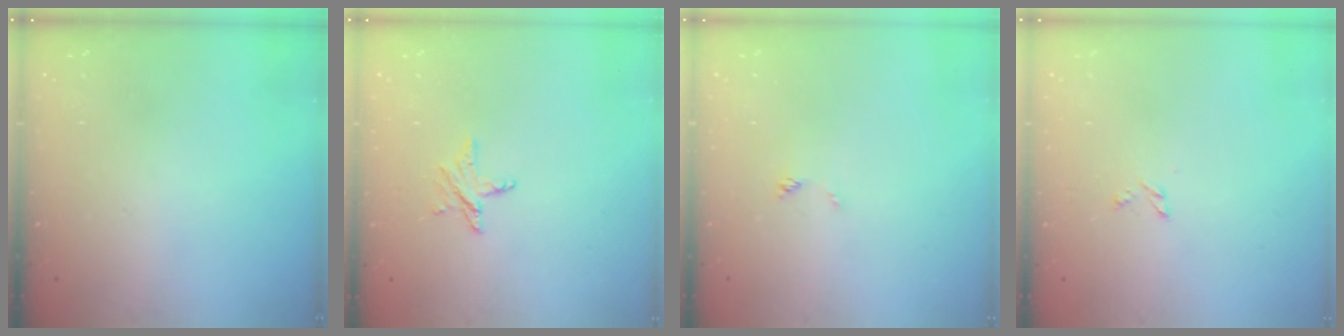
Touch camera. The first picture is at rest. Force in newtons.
{"total": 4.7, "press": 4.7, "slide": 0.4}
{"total": 0.0}
{"total": 2.4, "press": 2.3, "slide": 0.3}